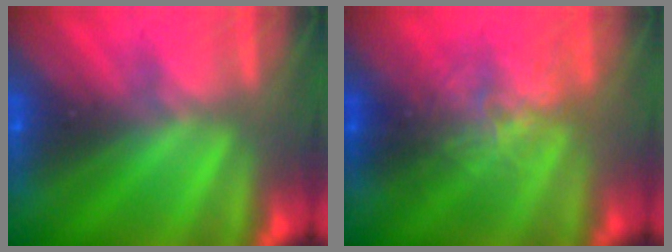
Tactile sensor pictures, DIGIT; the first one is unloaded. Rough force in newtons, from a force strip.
{"total": 2.4}